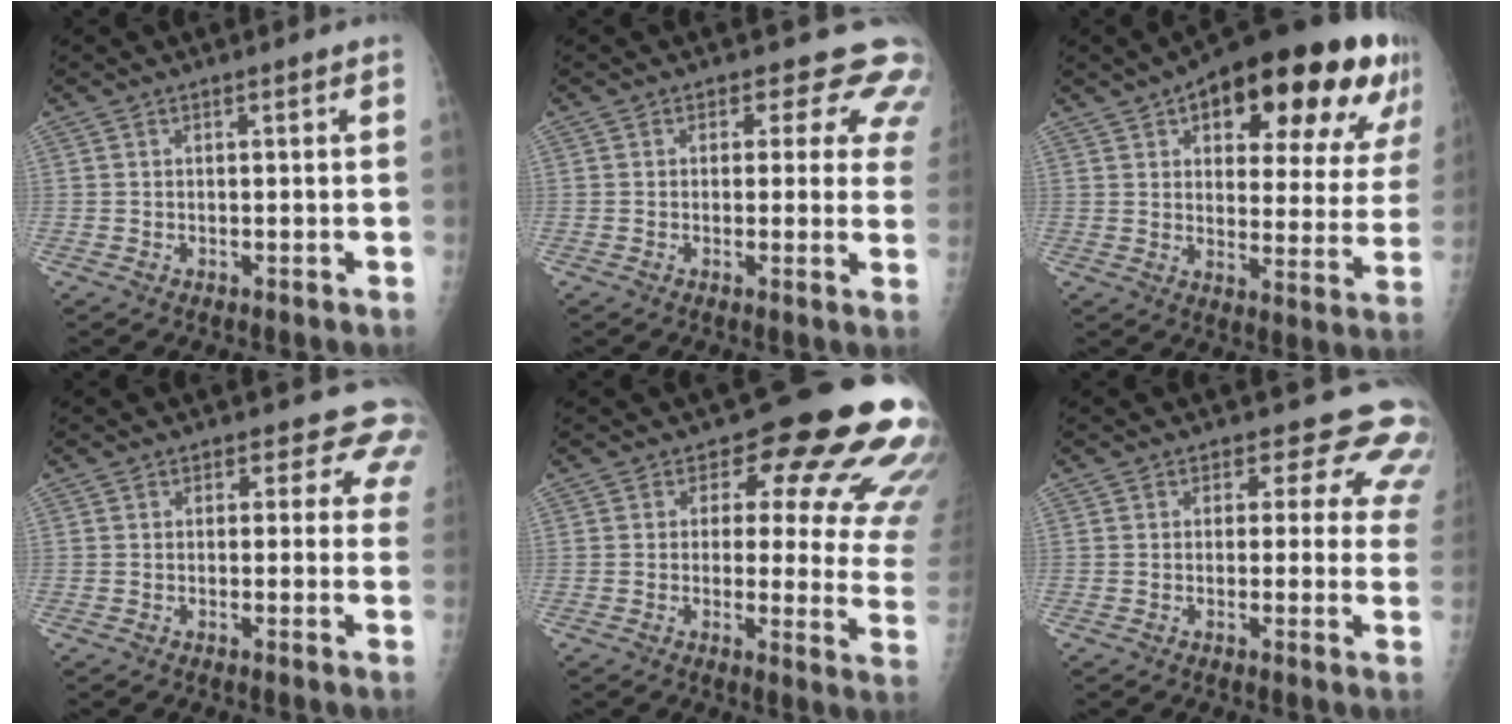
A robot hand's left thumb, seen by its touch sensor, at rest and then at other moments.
{"total": 8.7, "force": [6.7, 4.8, 2.6], "torque": [0.022, -0.025, 0.047]}
{"total": 27.3, "force": [14.6, 11.2, 20.1], "torque": [-0.236, -0.013, 0.197]}
{"total": 6.5, "force": [4.9, 3.9, 1.6], "torque": [0.026, -0.018, 0.030]}
{"total": 16.7, "force": [10.7, 7.4, 10.4], "torque": [-0.066, -0.064, 0.097]}
{"total": 10.3, "force": [8.0, 5.6, 3.1], "torque": [0.023, -0.033, 0.063]}